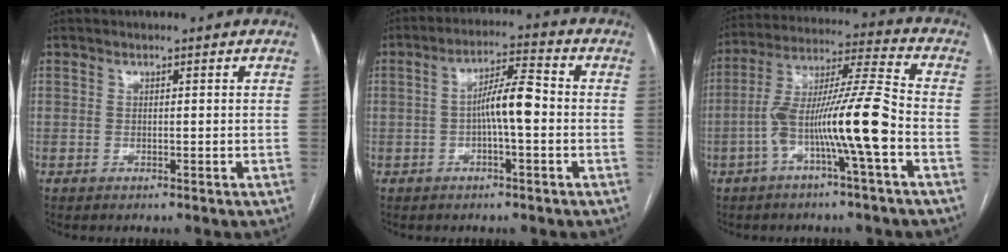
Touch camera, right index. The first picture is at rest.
{"total": 6.7, "force": [-0.8, 0.9, 6.6], "torque": [-0.117, 0.017, -0.018]}
{"total": 13.5, "force": [-4.4, -0.4, 12.8], "torque": [-0.240, 0.018, -0.083]}